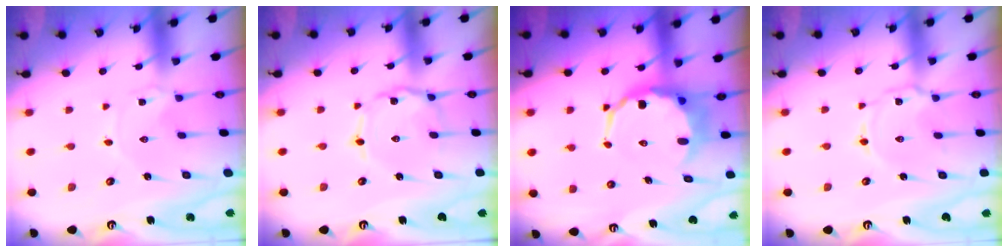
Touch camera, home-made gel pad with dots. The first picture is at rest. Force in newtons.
{"total": 4.2, "press": 4.2, "slide": 0.4}
{"total": 8.3, "press": 8.1, "slide": 1.8}
{"total": 3.9, "press": 3.9, "slide": 0.4}